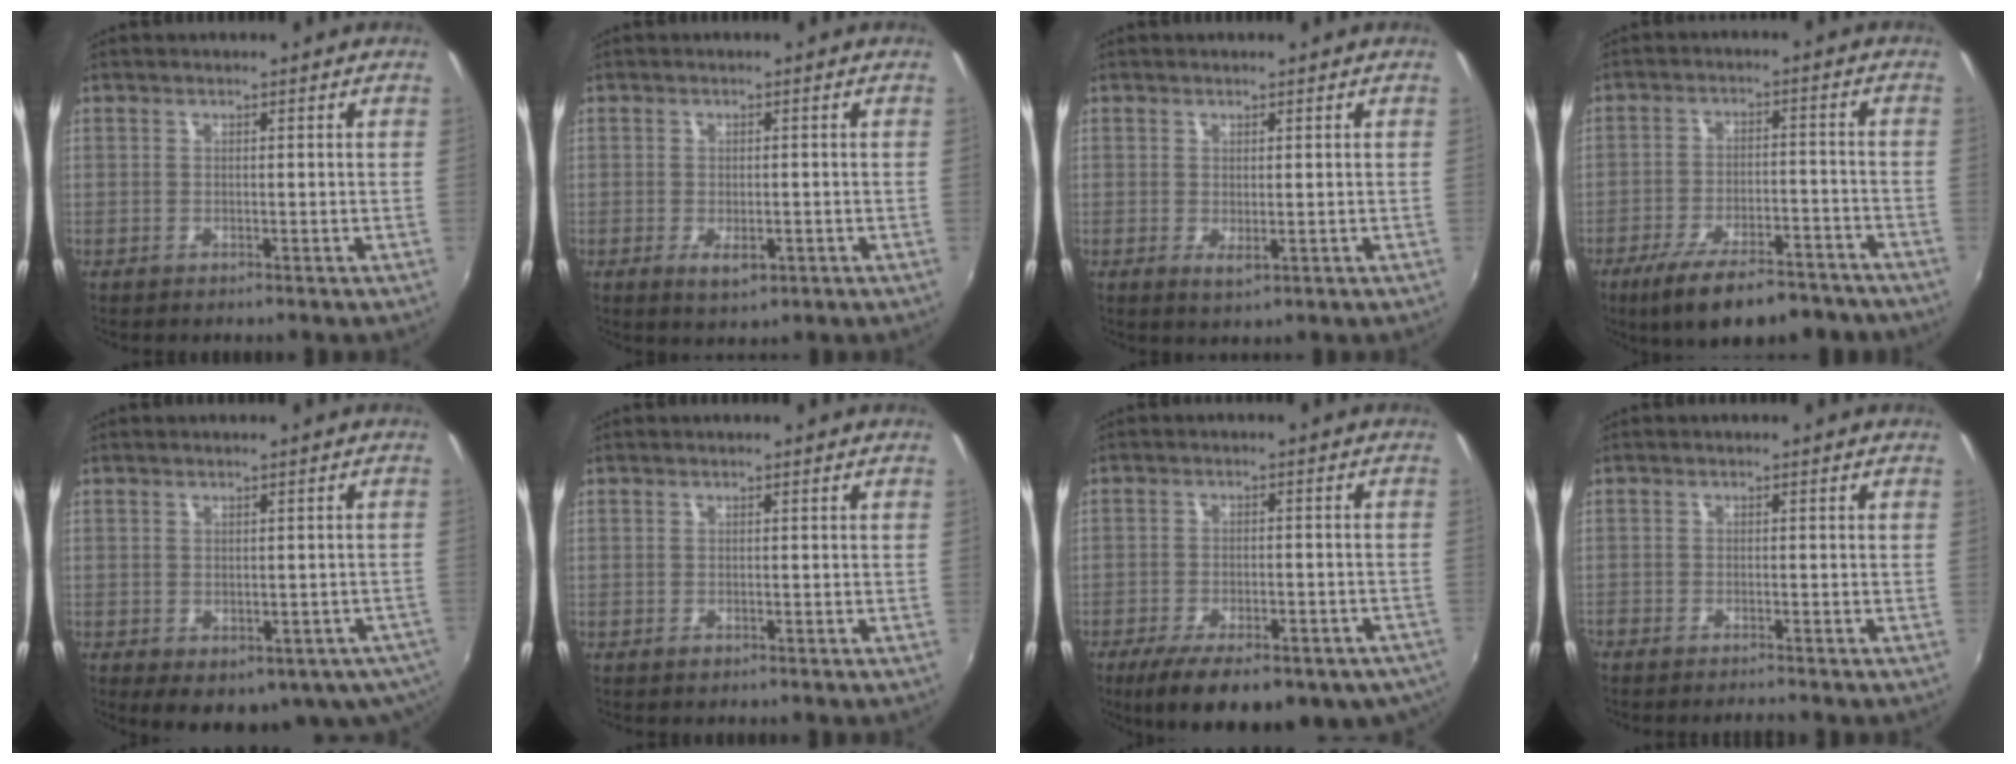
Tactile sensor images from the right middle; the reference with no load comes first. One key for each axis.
{"total": 3.6, "fx": -1.3, "fy": 1.7, "fz": 2.9, "tx": -0.054, "ty": -0.009, "tz": -0.016}
{"total": 1.7, "fx": 0.0, "fy": 0.6, "fz": 1.6, "tx": -0.027, "ty": -0.005, "tz": 0.002}
{"total": 16.1, "fx": -12.5, "fy": 5.0, "fz": 8.8, "tx": -0.163, "ty": -0.022, "tz": -0.179}
{"total": 11.4, "fx": -5.4, "fy": 6.8, "fz": 7.4, "tx": -0.119, "ty": -0.025, "tz": -0.053}
{"total": 0.6, "fx": -0.4, "fy": 0.4, "fz": 0.1, "tx": -0.004, "ty": -0.004, "tz": -0.008}
{"total": 19.4, "fx": -13.4, "fy": 7.9, "fz": 11.7, "tx": -0.211, "ty": -0.042, "tz": -0.176}
{"total": 2.5, "fx": -2.4, "fy": 0.1, "fz": 0.7, "tx": -0.028, "ty": -0.012, "tz": -0.045}